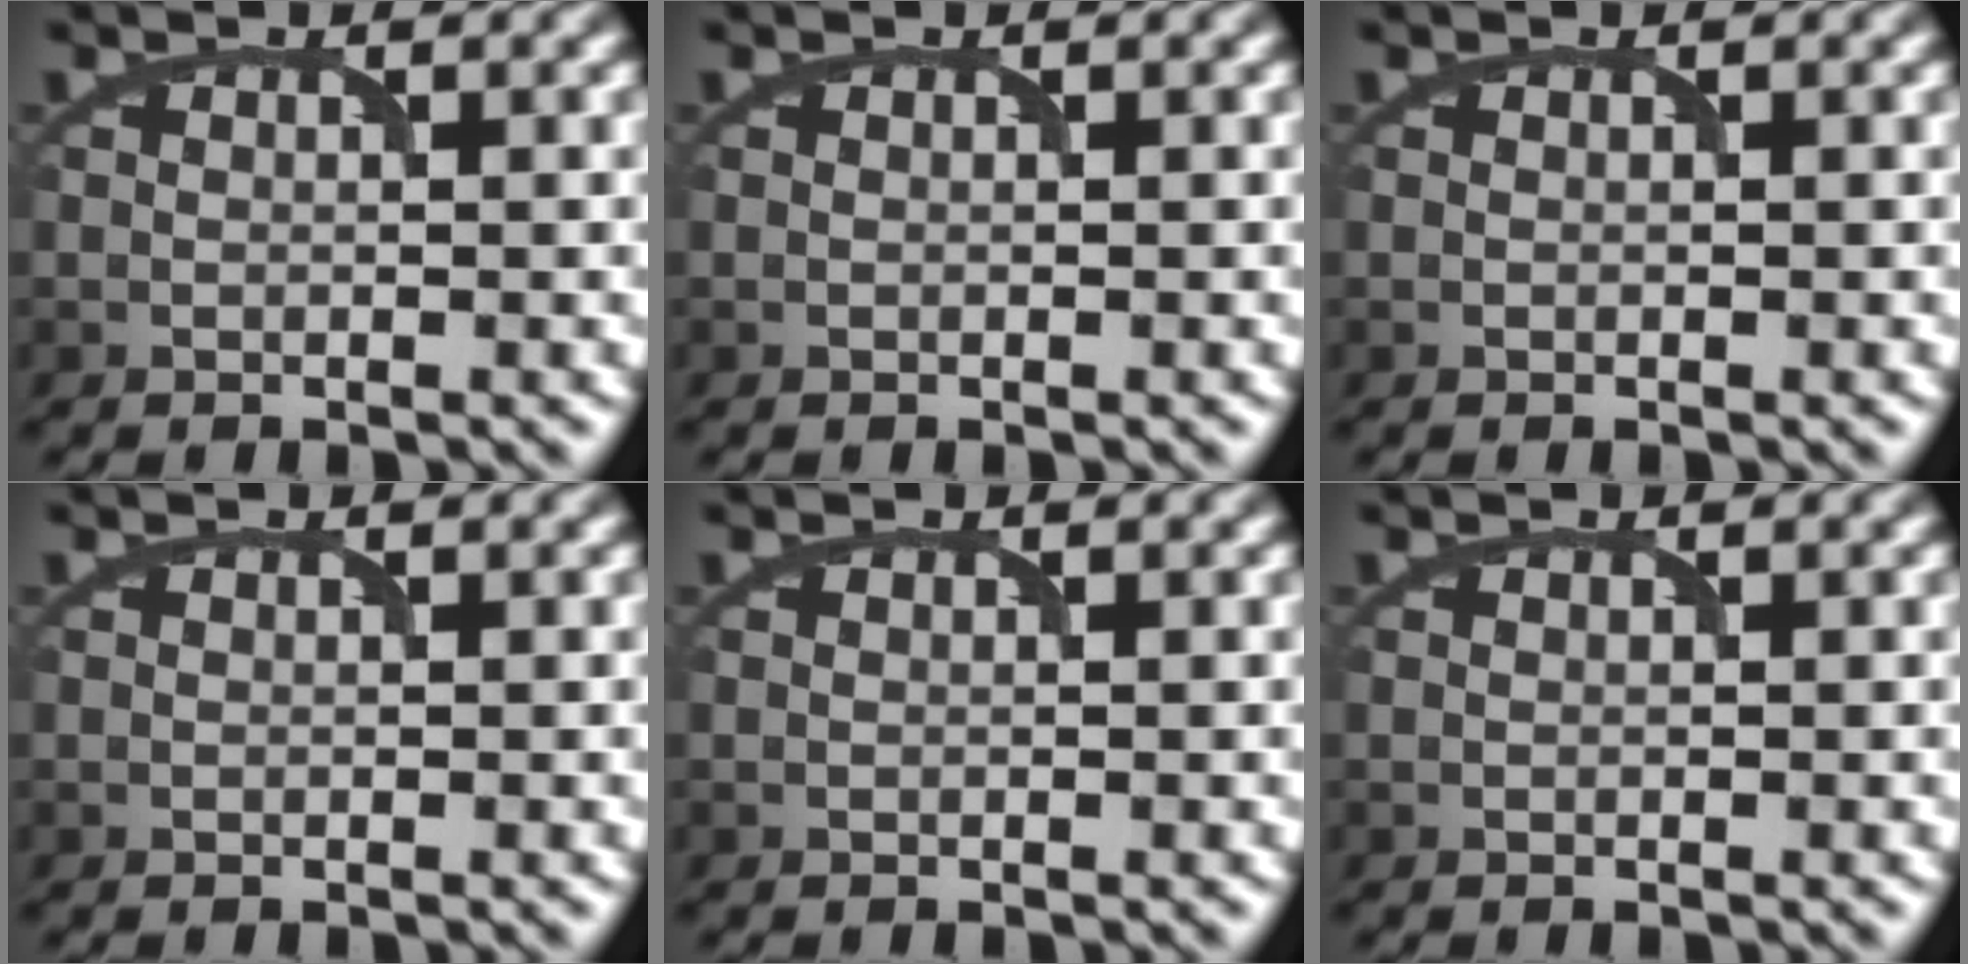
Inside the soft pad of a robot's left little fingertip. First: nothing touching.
{"total": 0.0}
{"total": 0.0}
{"total": 0.0}
{"total": 0.0}
{"total": 0.0}